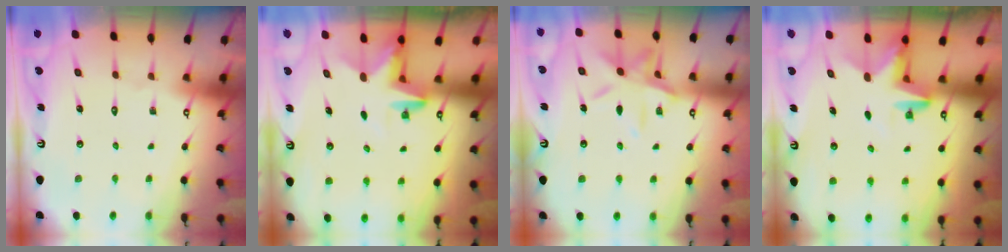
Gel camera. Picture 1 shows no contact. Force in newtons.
{"total": 3.2, "press": 3.2, "slide": 0.1}
{"total": 12.0, "press": 11.9, "slide": 0.8}
{"total": 3.2, "press": 3.2, "slide": 0.1}